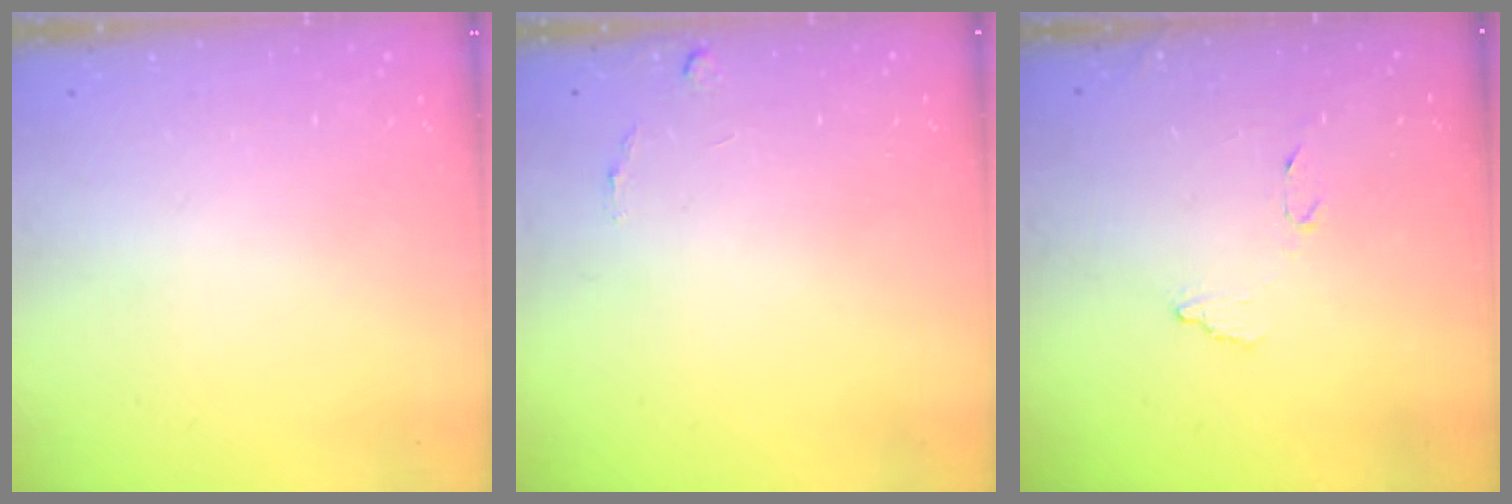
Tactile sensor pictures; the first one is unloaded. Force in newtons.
{"total": 4.5, "press": 4.5, "slide": 0.3}
{"total": 8.3, "press": 8.3, "slide": 0.4}